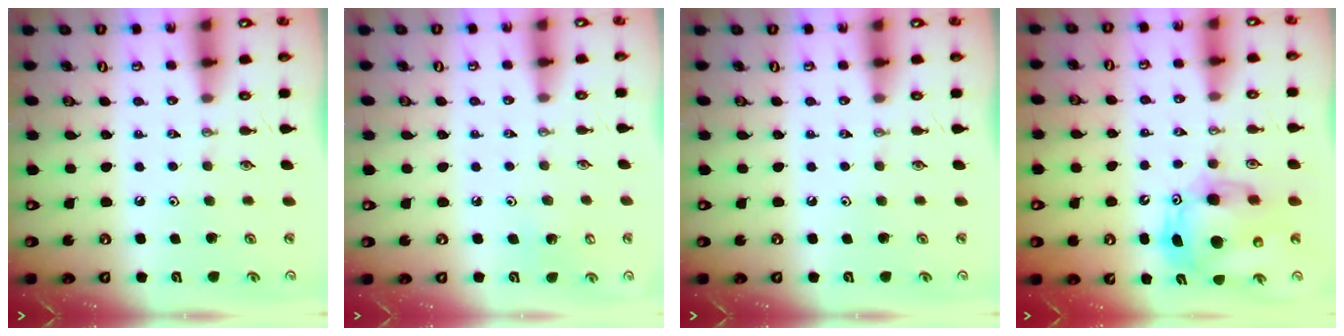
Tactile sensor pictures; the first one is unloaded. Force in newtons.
{"total": 4.3, "press": 4.3, "slide": 0.4}
{"total": 0.0}
{"total": 13.2, "press": 12.9, "slide": 2.6}